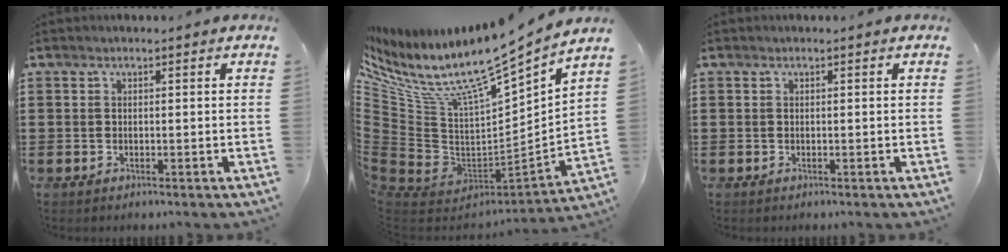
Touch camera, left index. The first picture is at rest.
{"total": 11.5, "force": [8.7, 3.3, 6.7], "torque": [-0.156, -0.072, 0.141]}
{"total": 0.0}